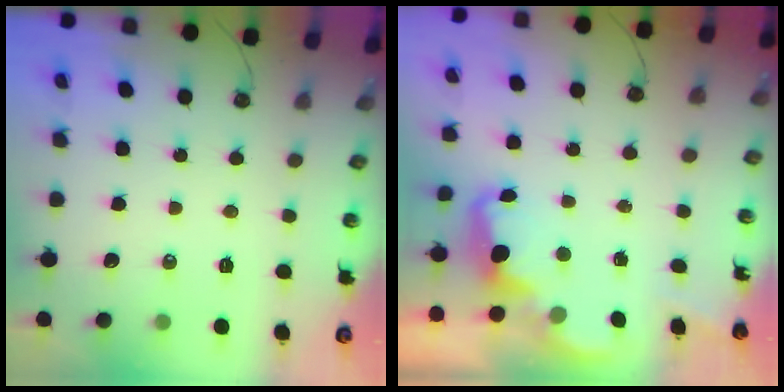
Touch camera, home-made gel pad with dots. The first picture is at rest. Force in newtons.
{"total": 2.4, "press": 2.3, "slide": 0.7}